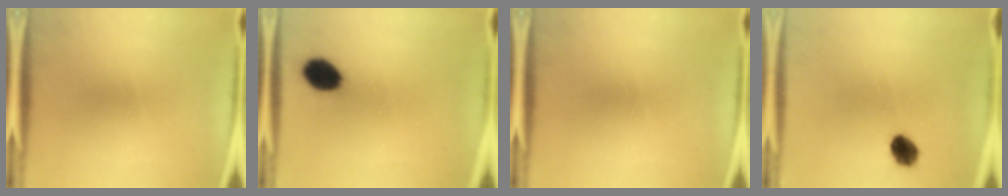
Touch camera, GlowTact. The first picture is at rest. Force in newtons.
{"total": 8.2}
{"total": 0.0}
{"total": 5.5}